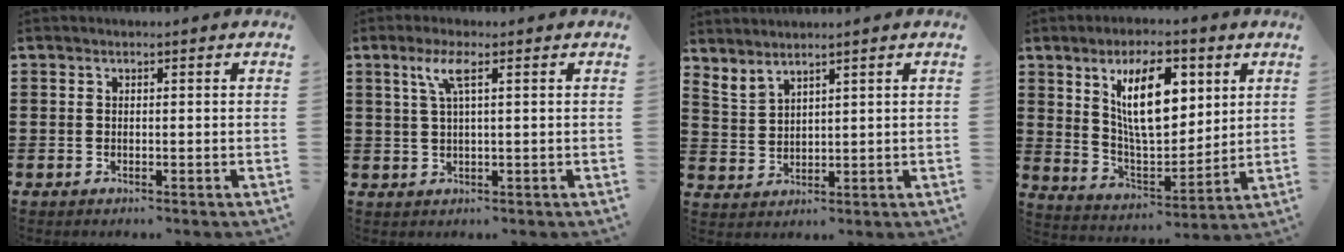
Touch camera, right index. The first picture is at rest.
{"total": 4.0, "force": [1.5, 0.4, 3.7], "torque": [-0.079, 0.006, 0.022]}
{"total": 2.5, "force": [2.5, 0.4, -0.1], "torque": [-0.007, -0.001, 0.049]}
{"total": 12.4, "force": [4.8, 5.4, 10.0], "torque": [-0.172, 0.003, 0.082]}